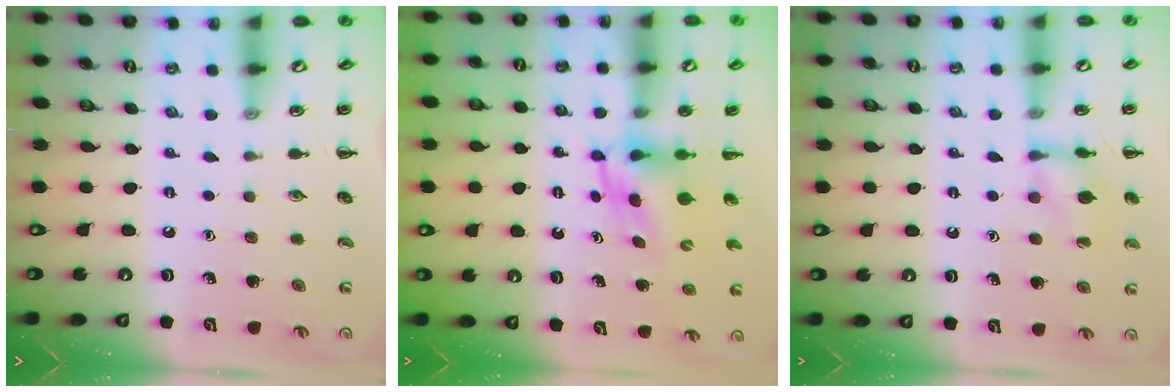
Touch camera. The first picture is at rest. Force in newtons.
{"total": 4.4, "press": 4.4, "slide": 0.6}
{"total": 11.4, "press": 11.3, "slide": 1.5}